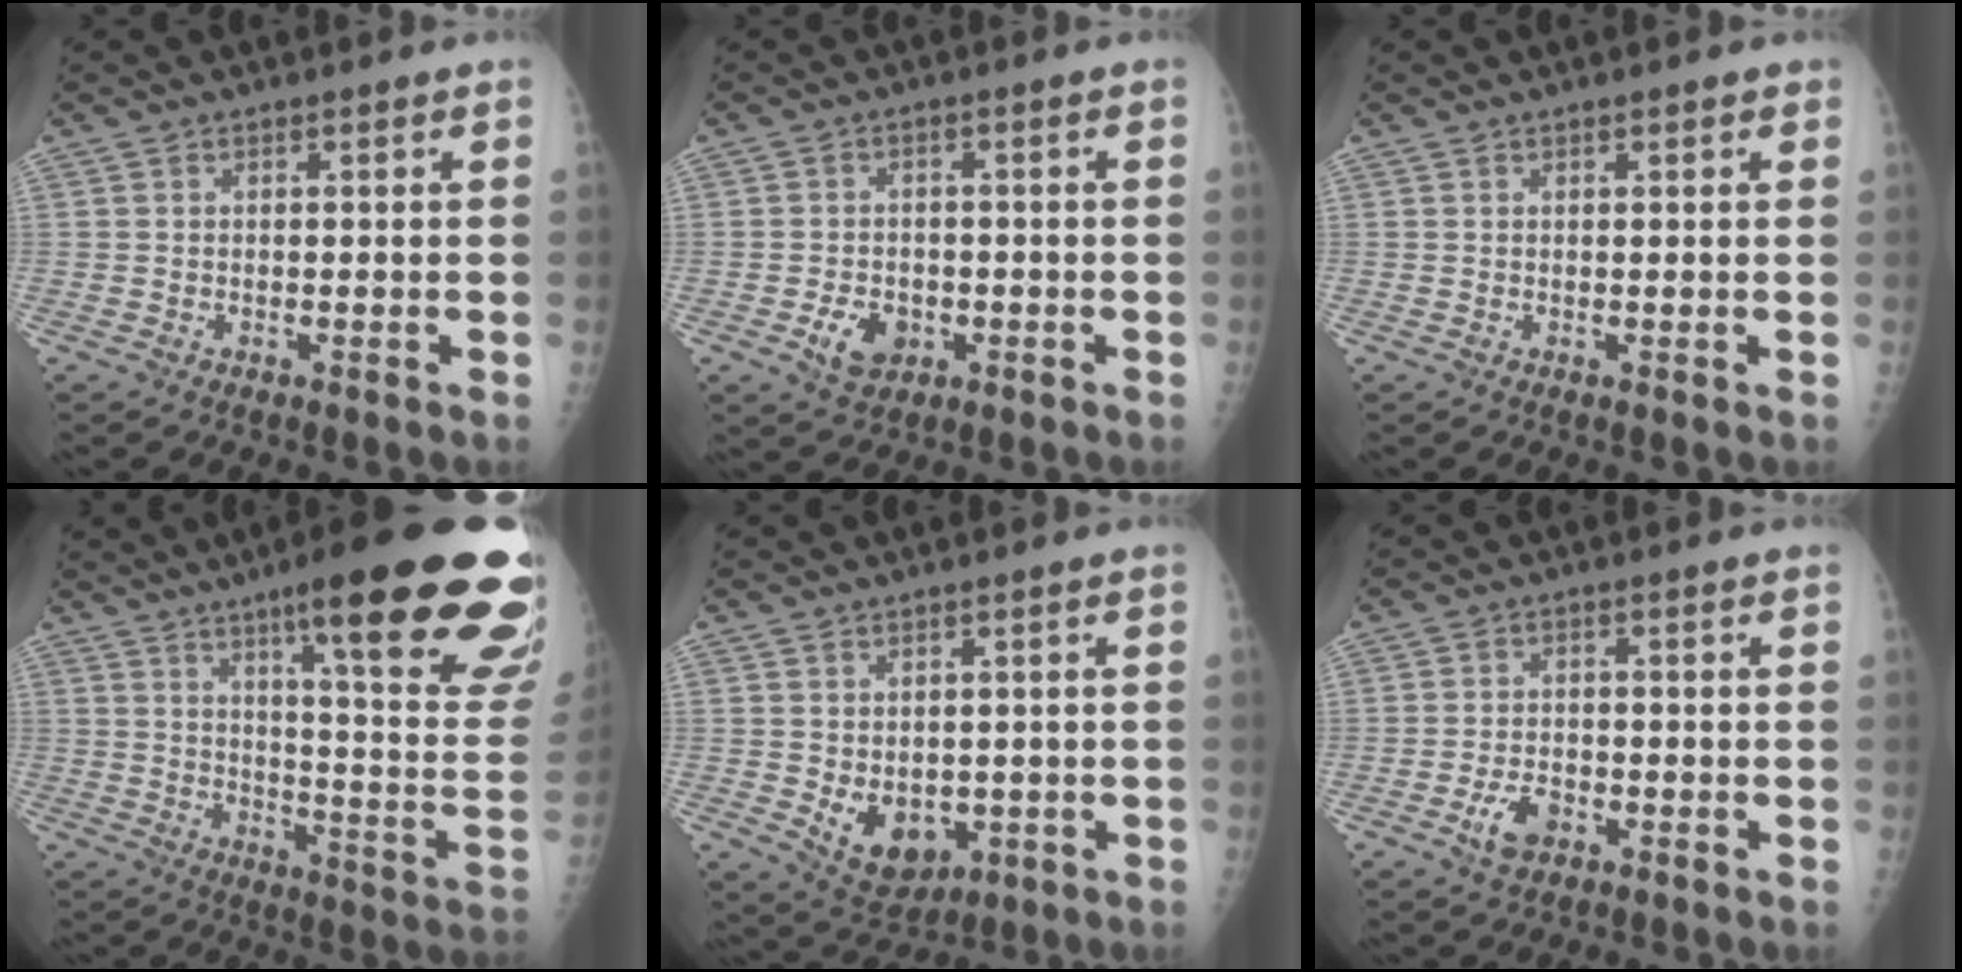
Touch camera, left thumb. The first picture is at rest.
{"total": 5.3, "force": [-1.9, 3.9, 3.0], "torque": [-0.039, 0.008, -0.026]}
{"total": 1.1, "force": [0.7, 0.4, 0.7], "torque": [-0.008, 0.000, 0.008]}
{"total": 28.8, "force": [17.5, 4.2, 22.5], "torque": [-0.239, -0.071, 0.241]}
{"total": 8.1, "force": [-1.4, 5.9, 5.4], "torque": [-0.059, -0.008, -0.002]}
{"total": 4.4, "force": [-2.2, 2.7, 2.8], "torque": [-0.046, 0.011, -0.038]}